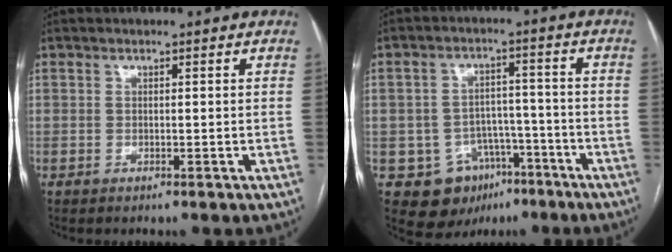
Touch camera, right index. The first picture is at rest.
{"total": 9.4, "force": [-4.7, 7.7, 2.8], "torque": [-0.040, 0.022, -0.058]}